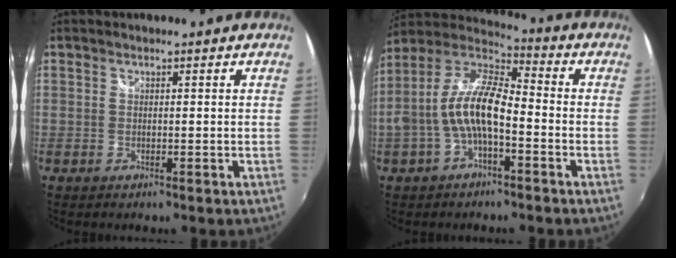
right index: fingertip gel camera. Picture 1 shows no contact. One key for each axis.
{"total": 12.6, "fx": -2.9, "fy": 4.8, "fz": 11.3, "tx": -0.232, "ty": 0.013, "tz": -0.055}